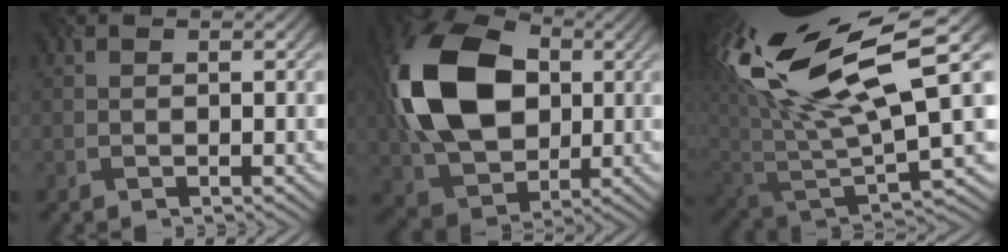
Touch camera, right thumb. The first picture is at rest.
{"total": 16.1, "force": [1.7, 11.4, 11.3], "torque": [-0.266, 0.018, 0.026]}
{"total": 16.9, "force": [8.5, 6.0, 13.4], "torque": [-0.280, 0.016, 0.151]}